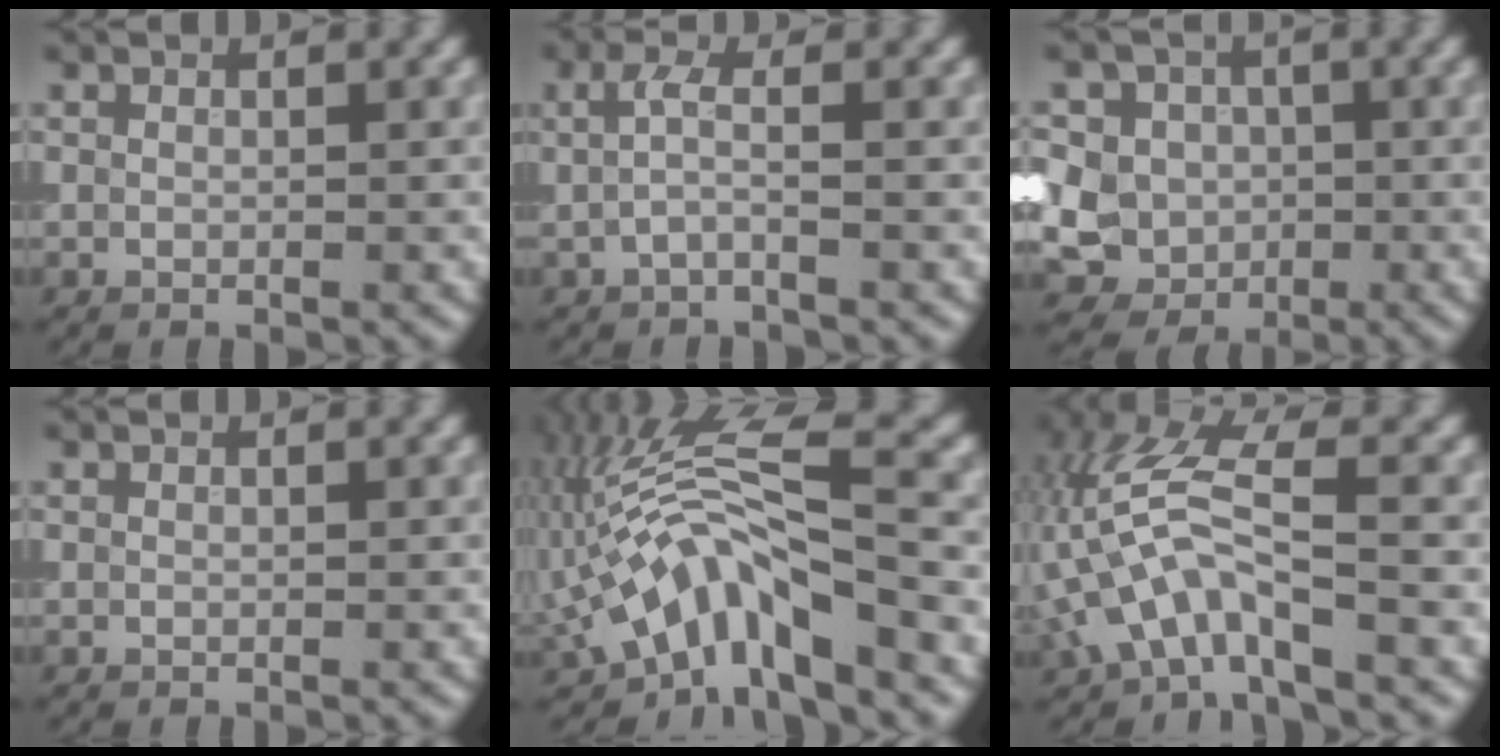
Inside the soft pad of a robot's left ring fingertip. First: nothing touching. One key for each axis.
{"total": 1.9, "fx": -0.1, "fy": 0.3, "fz": 1.9, "tx": -0.045, "ty": -0.001, "tz": -0.005}
{"total": 10.8, "fx": 0.6, "fy": 10.0, "fz": 4.0, "tx": -0.094, "ty": 0.025, "tz": -0.014}
{"total": 0.0}
{"total": 9.4, "fx": -2.8, "fy": 3.3, "fz": 8.3, "tx": -0.143, "ty": 0.021, "tz": -0.063}
{"total": 6.8, "fx": -2.1, "fy": 2.8, "fz": 5.8, "tx": -0.128, "ty": 0.016, "tz": -0.047}